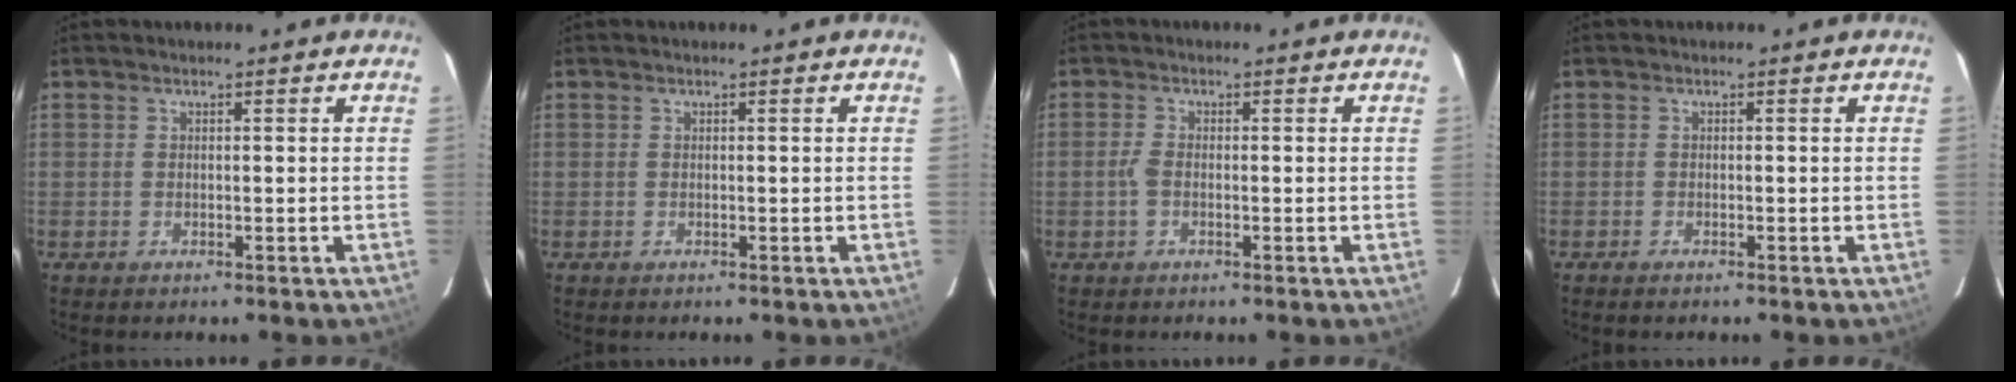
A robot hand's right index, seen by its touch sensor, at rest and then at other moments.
{"total": 0.0}
{"total": 2.0, "force": [-0.7, 1.0, 1.6], "torque": [-0.042, 0.003, -0.014]}
{"total": 0.8, "force": [-0.7, 0.2, 0.3], "torque": [-0.009, -0.002, -0.014]}